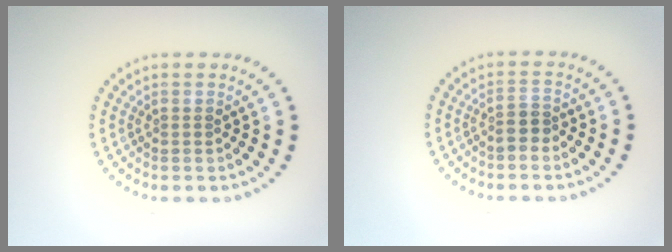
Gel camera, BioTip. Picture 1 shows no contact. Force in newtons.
{"total": 1.6, "press": 1.4, "slide": 0.7}